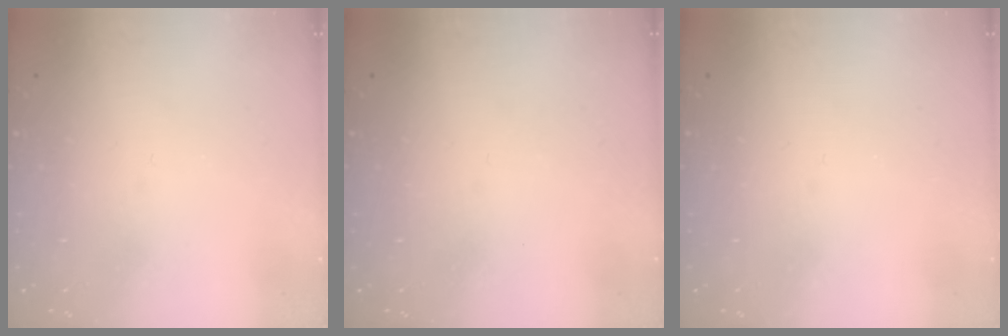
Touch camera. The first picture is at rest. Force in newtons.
{"total": 0.0}
{"total": 0.0}